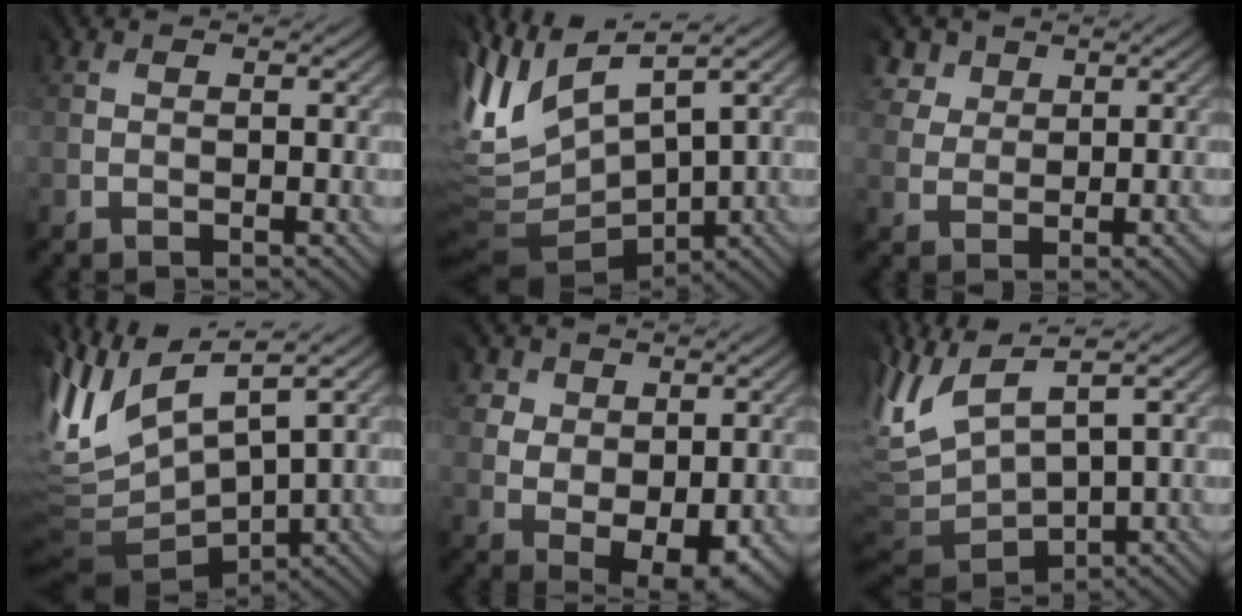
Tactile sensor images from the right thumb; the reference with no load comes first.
{"total": 8.5, "force": [2.7, 3.9, 7.1], "torque": [-0.198, 0.016, 0.061]}
{"total": 3.8, "force": [2.8, 2.5, -0.2], "torque": [-0.015, 0.001, 0.060]}
{"total": 9.1, "force": [2.4, 3.8, 7.9], "torque": [-0.212, 0.014, 0.055]}
{"total": 6.7, "force": [1.4, 5.4, 3.7], "torque": [-0.070, -0.007, 0.032]}
{"total": 7.9, "force": [3.3, 3.3, 6.4], "torque": [-0.191, 0.012, 0.068]}